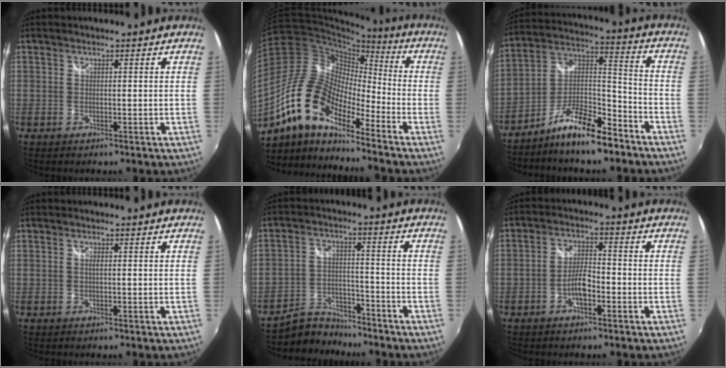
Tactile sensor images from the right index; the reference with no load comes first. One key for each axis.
{"total": 15.1, "fx": -10.2, "fy": 5.5, "fz": 9.7, "tx": -0.172, "ty": 0.006, "tz": -0.212}
{"total": 13.1, "fx": -9.3, "fy": 3.4, "fz": 8.6, "tx": -0.170, "ty": 0.018, "tz": -0.166}
{"total": 0.0}
{"total": 7.6, "fx": -6.9, "fy": 3.1, "fz": 0.4, "tx": -0.027, "ty": 0.019, "tz": -0.118}
{"total": 4.7, "fx": -2.4, "fy": 1.5, "fz": 3.8, "tx": -0.078, "ty": 0.011, "tz": -0.042}